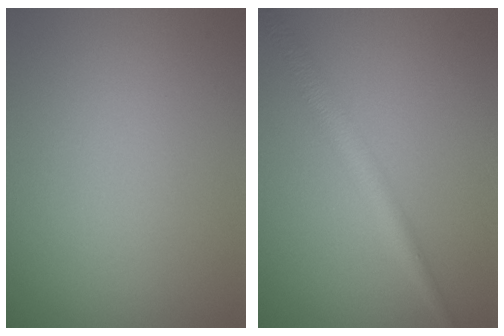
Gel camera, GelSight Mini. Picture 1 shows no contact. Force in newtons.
{"total": 2.8, "press": 2.8, "slide": 0.1}